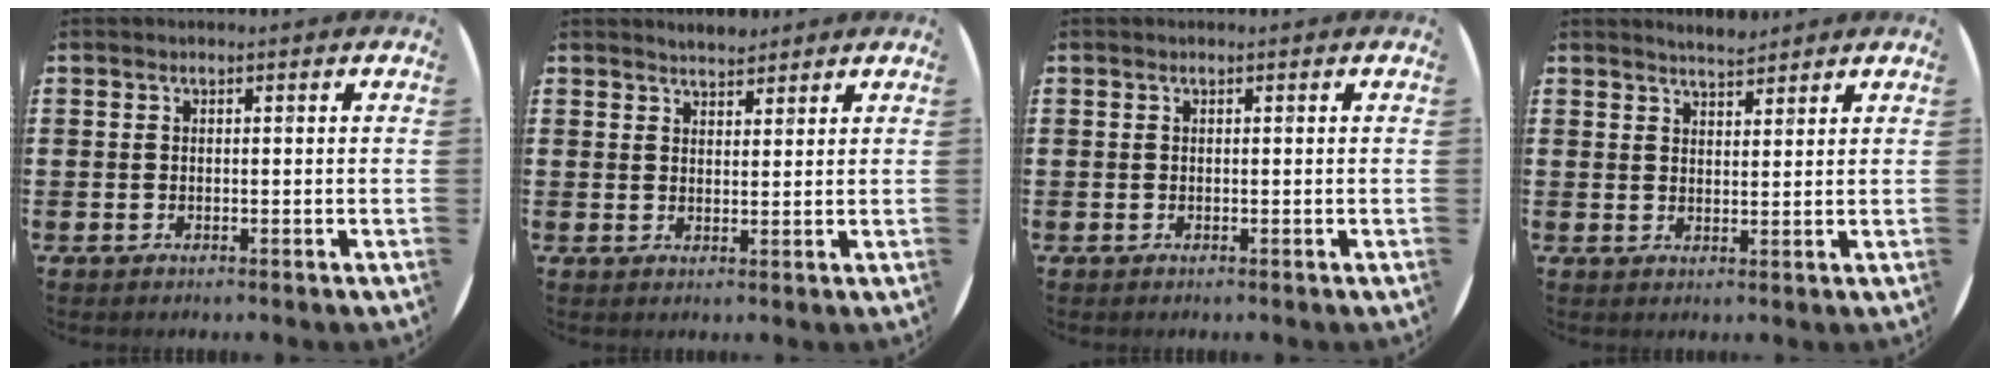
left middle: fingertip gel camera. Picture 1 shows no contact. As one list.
[{"total": 2.3, "force": [2.3, 0.4, 0.0], "torque": [-0.003, 0.001, 0.043]}, {"total": 0.0}, {"total": 2.7, "force": [2.7, 0.0, 0.2], "torque": [-0.007, -0.004, 0.050]}]